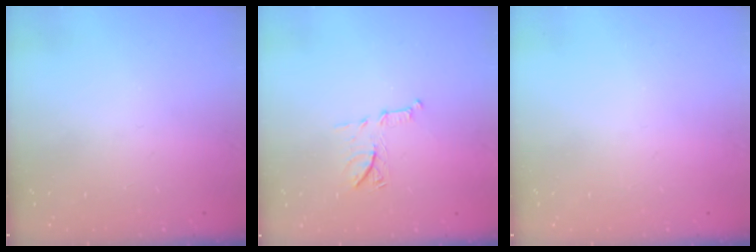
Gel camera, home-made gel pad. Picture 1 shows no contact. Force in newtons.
{"total": 8.6, "press": 8.5, "slide": 1.1}
{"total": 0.0}